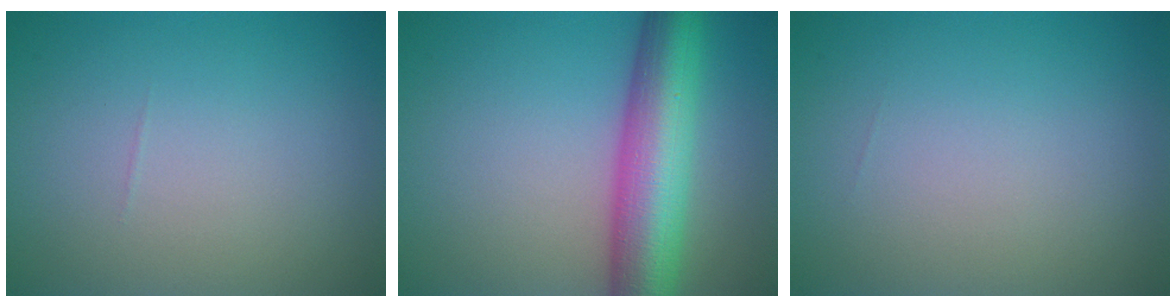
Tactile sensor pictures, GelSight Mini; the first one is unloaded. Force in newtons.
{"total": 9.3, "press": 9.3, "slide": 0.2}
{"total": 0.0}